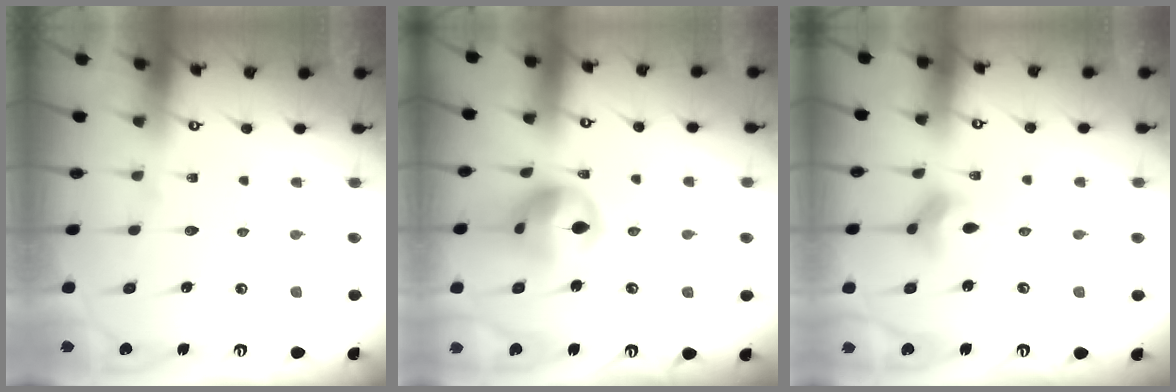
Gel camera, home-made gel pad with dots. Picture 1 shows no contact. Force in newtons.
{"total": 12.5, "press": 12.3, "slide": 1.9}
{"total": 3.5, "press": 3.4, "slide": 0.7}